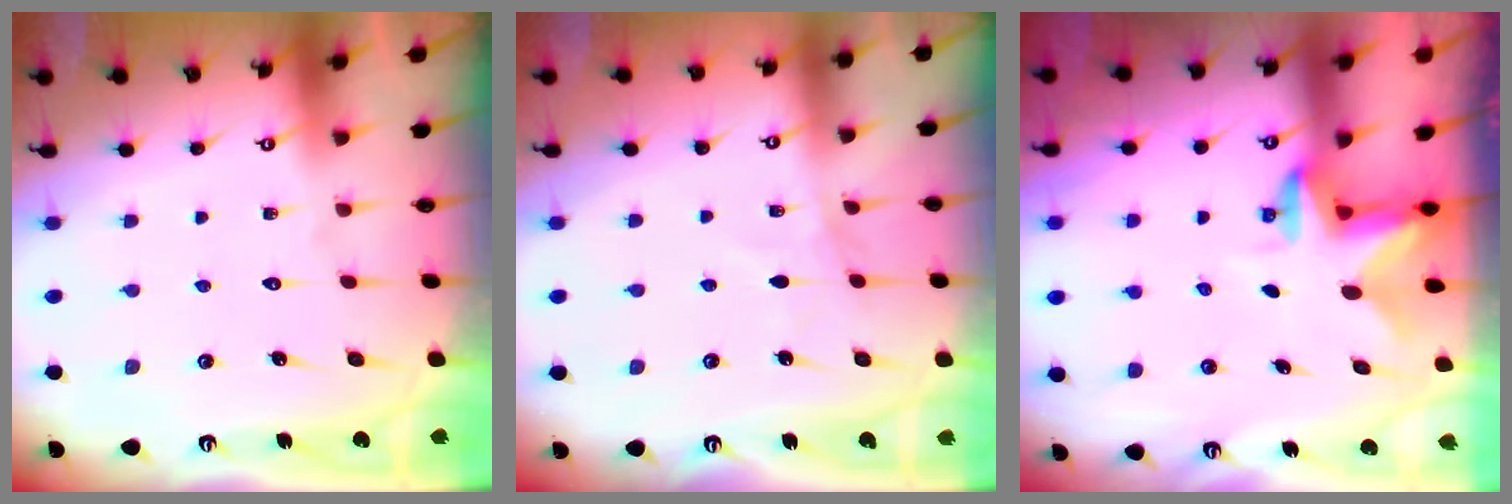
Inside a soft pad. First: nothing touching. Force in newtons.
{"total": 2.3, "press": 2.3, "slide": 0.3}
{"total": 2.4, "press": 2.4, "slide": 0.4}